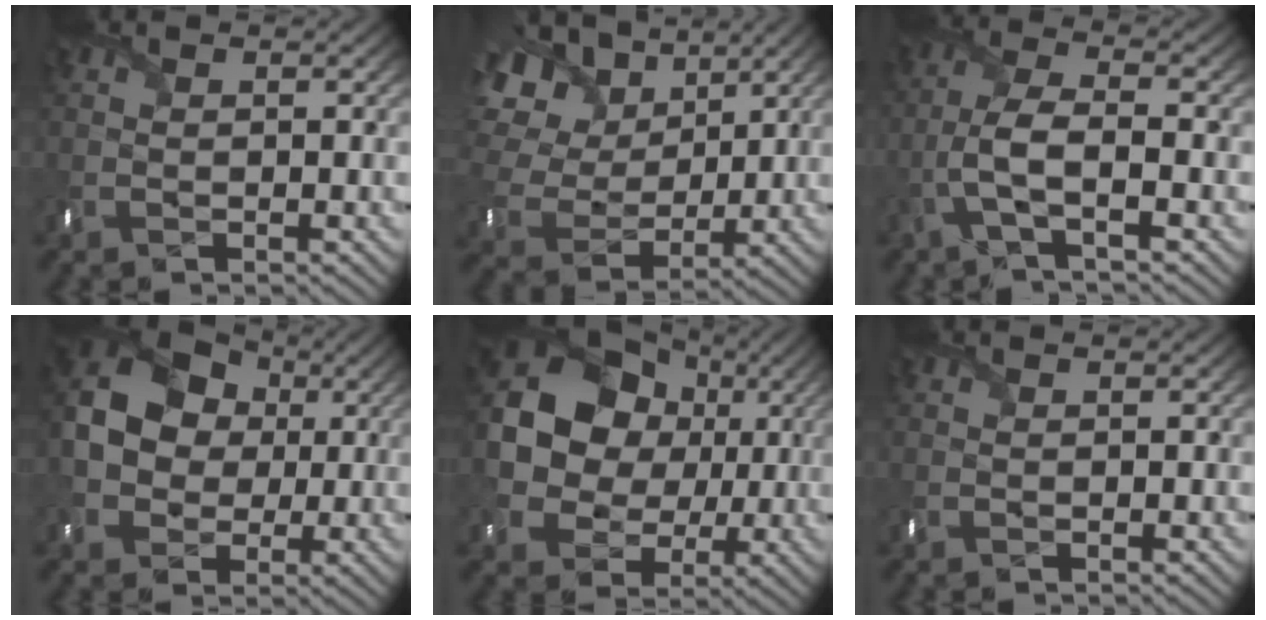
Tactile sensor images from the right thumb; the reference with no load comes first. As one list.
[{"total": 15.1, "force": [5.6, 10.6, 9.1], "torque": [-0.255, 0.033, 0.105]}, {"total": 4.9, "force": [-2.2, 1.0, 4.3], "torque": [-0.099, 0.006, -0.053]}, {"total": 12.9, "force": [0.8, 10.6, 7.4], "torque": [-0.183, 0.005, 0.004]}, {"total": 14.5, "force": [2.2, 12.1, 7.8], "torque": [-0.179, 0.017, 0.028]}, {"total": 0.0}]